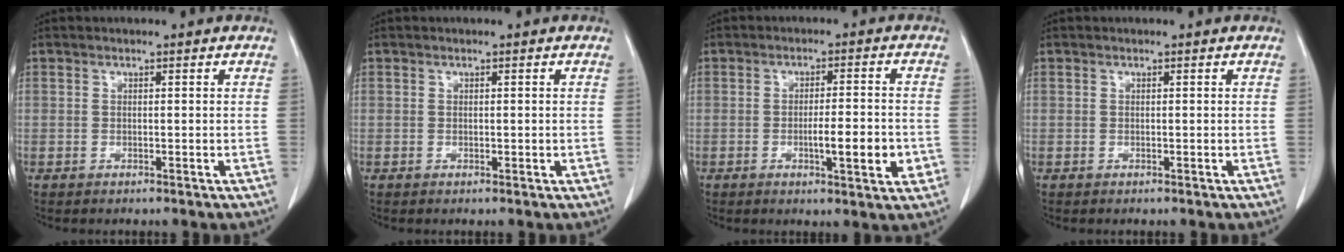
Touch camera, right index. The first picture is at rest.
{"total": 0.7, "force": [0.0, 0.3, 0.6], "torque": [-0.011, -0.001, 0.002]}
{"total": 7.2, "force": [-1.8, 1.2, 6.8], "torque": [-0.100, -0.004, -0.024]}
{"total": 0.0}